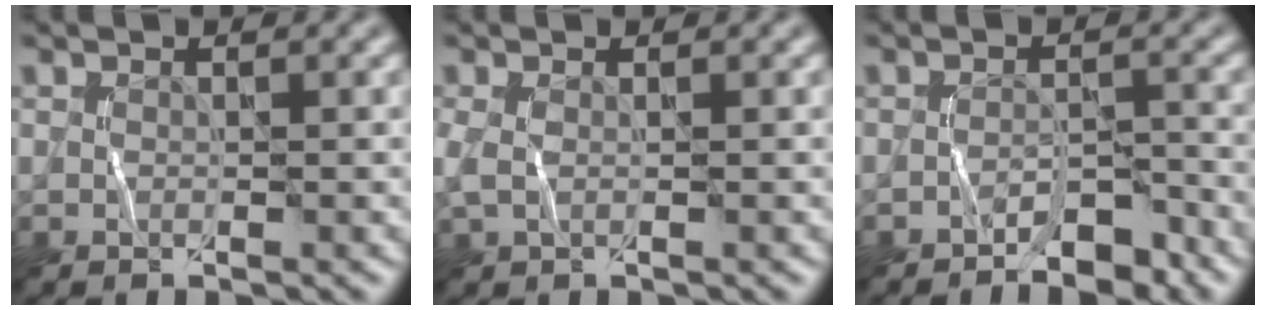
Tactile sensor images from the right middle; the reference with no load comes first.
{"total": 1.7, "force": [0.0, 1.1, 1.4], "torque": [-0.041, 0.001, -0.001]}
{"total": 2.8, "force": [-2.5, 0.7, 1.2], "torque": [-0.015, 0.012, -0.040]}